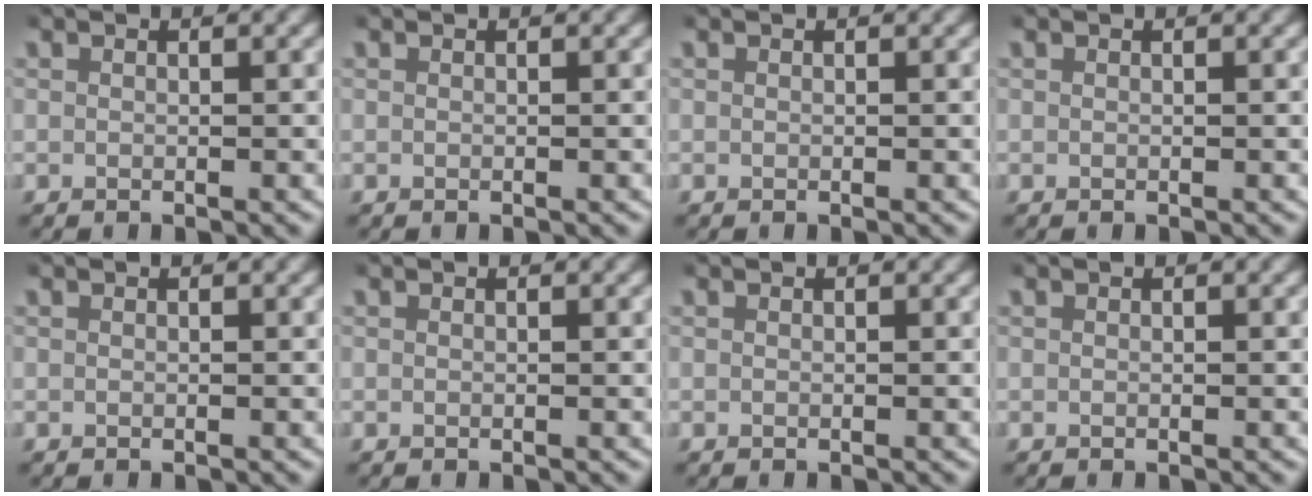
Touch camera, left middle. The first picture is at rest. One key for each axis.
{"total": 0.0}
{"total": 0.0}
{"total": 0.0}
{"total": 0.0}
{"total": 0.0}
{"total": 0.0}
{"total": 0.0}